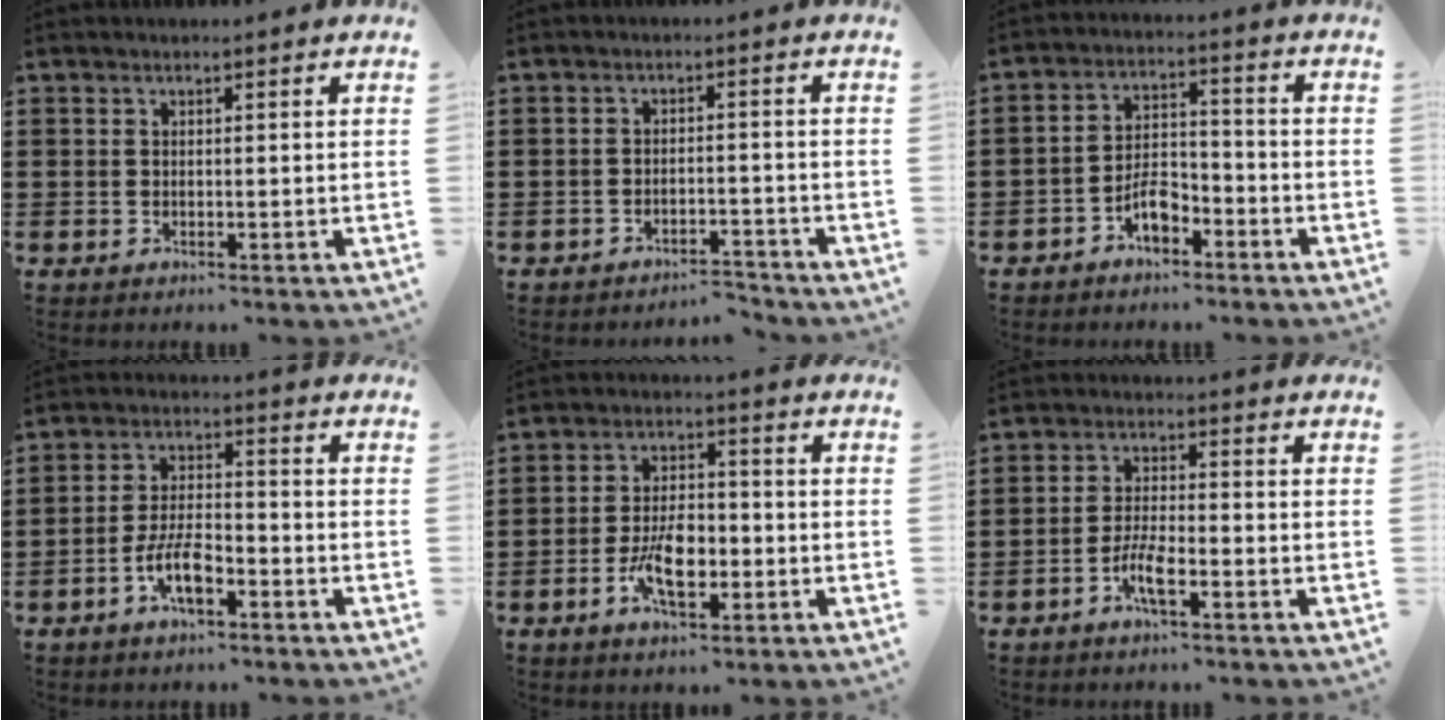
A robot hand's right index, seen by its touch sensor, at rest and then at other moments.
{"total": 3.0, "force": [-3.0, 0.3, 0.1], "torque": [-0.008, 0.003, -0.063]}
{"total": 5.4, "force": [-3.4, 2.6, 3.3], "torque": [-0.068, 0.011, -0.067]}
{"total": 6.2, "force": [-3.2, 2.5, 4.7], "torque": [-0.112, 0.001, -0.066]}
{"total": 7.5, "force": [-2.4, 3.9, 6.0], "torque": [-0.118, 0.001, -0.047]}
{"total": 4.7, "force": [-2.3, 1.0, 3.9], "torque": [-0.093, -0.007, -0.049]}